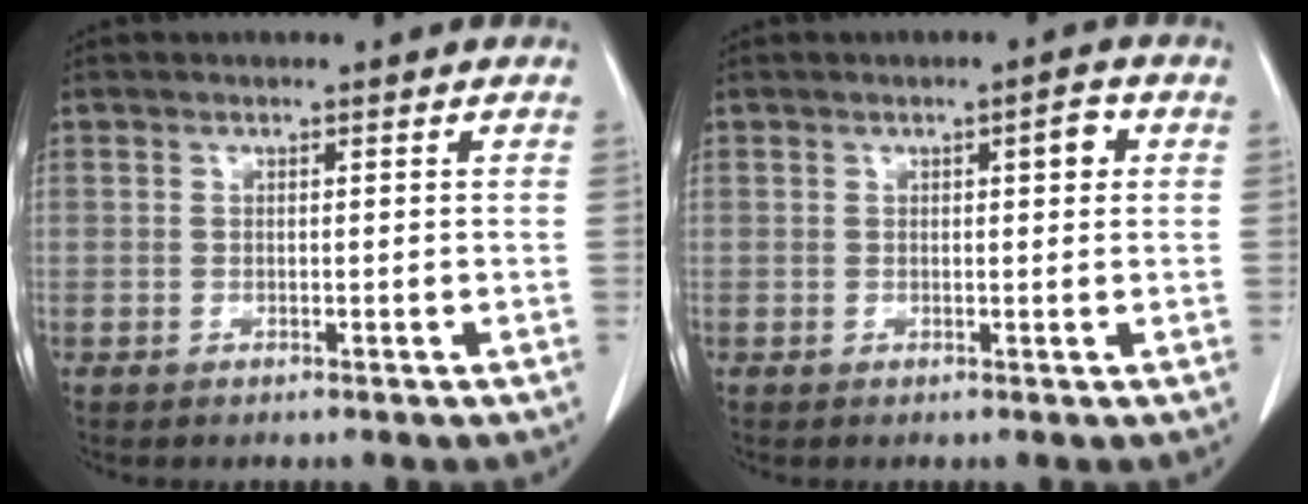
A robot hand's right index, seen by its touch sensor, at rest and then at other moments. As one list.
[{"total": 2.4, "force": [0.7, 0.6, 2.2], "torque": [-0.030, 0.003, 0.007]}]